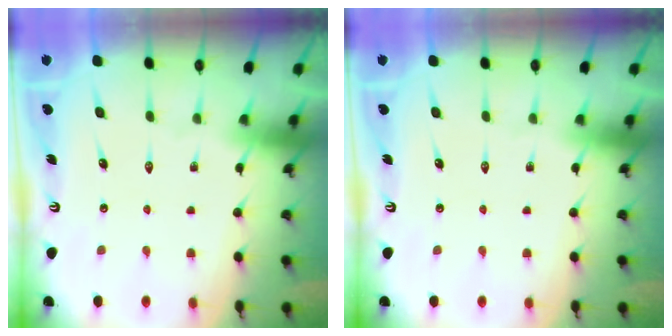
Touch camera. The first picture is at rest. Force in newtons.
{"total": 0.0}